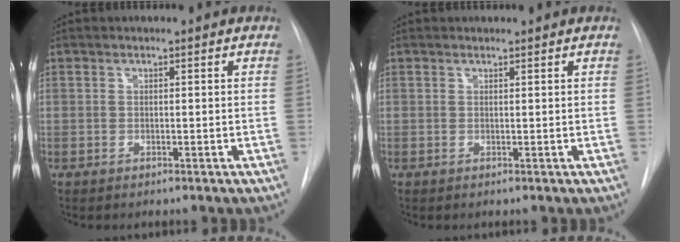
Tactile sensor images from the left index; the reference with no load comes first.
{"total": 1.3, "force": [1.2, 0.2, 0.1], "torque": [-0.007, 0.010, 0.019]}